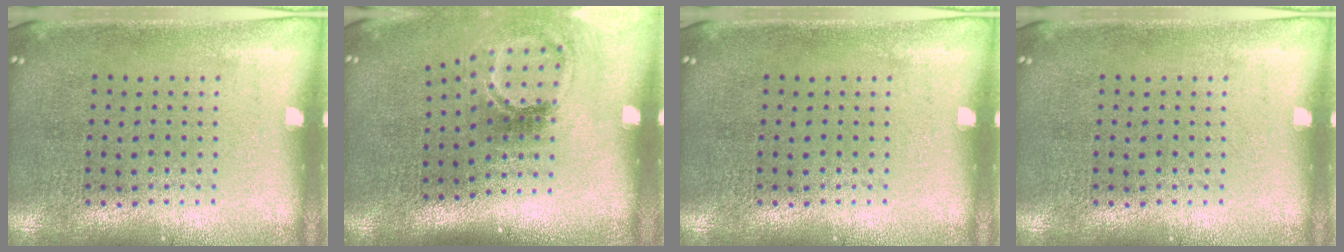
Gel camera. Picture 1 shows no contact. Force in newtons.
{"total": 2.1, "press": 1.3, "slide": 1.6}
{"total": 0.0}
{"total": 0.0}